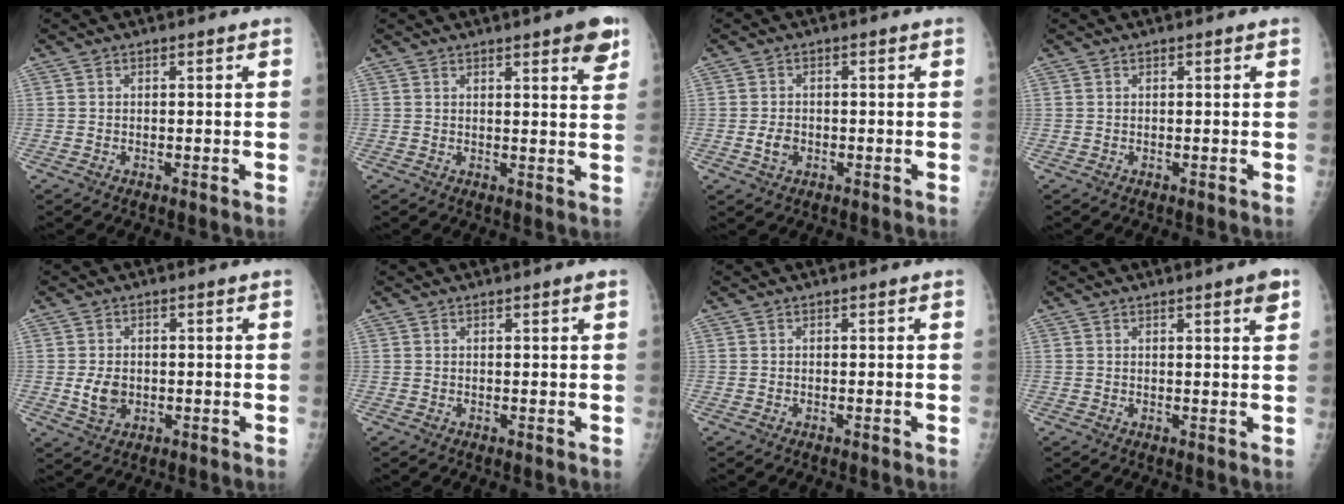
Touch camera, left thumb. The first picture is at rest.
{"total": 6.1, "force": [3.5, 1.2, 4.8], "torque": [-0.051, -0.016, 0.041]}
{"total": 2.7, "force": [-1.0, 2.1, 1.4], "torque": [-0.022, 0.004, -0.015]}
{"total": 0.0}
{"total": 4.3, "force": [-0.6, 3.3, 2.7], "torque": [-0.040, -0.005, -0.003]}
{"total": 1.0, "force": [0.5, 0.0, 0.8], "torque": [-0.013, -0.001, 0.007]}
{"total": 0.0}
{"total": 3.1, "force": [1.8, 0.3, 2.5], "torque": [-0.031, -0.009, 0.022]}